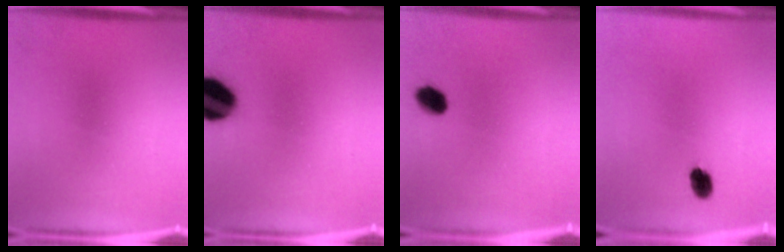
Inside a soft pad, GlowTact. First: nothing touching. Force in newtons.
{"total": 14.9}
{"total": 4.9}
{"total": 3.1}